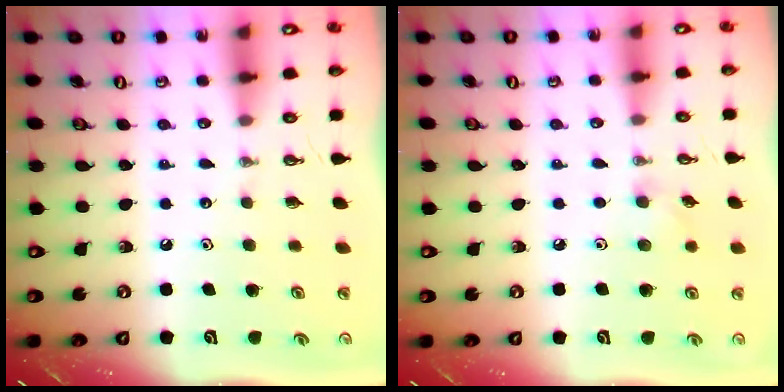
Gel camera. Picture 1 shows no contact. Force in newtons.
{"total": 4.7, "press": 4.6, "slide": 0.9}